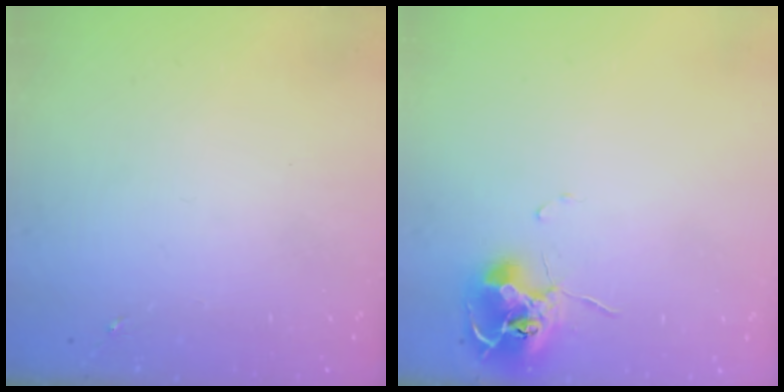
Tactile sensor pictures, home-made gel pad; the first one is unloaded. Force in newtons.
{"total": 10.4, "press": 10.4, "slide": 0.9}